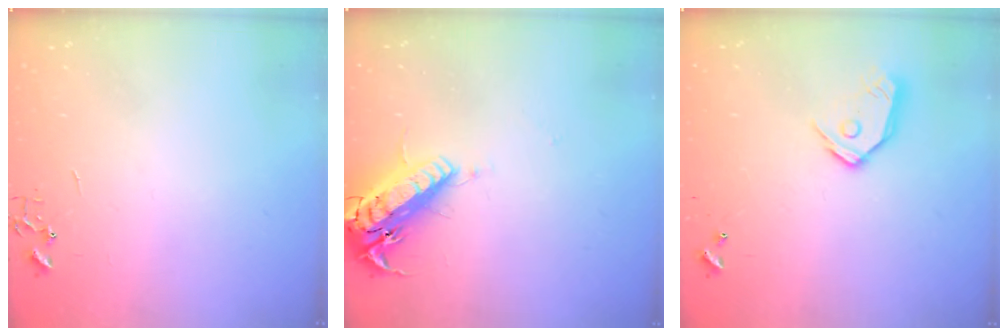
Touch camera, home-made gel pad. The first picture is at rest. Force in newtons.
{"total": 17.6, "press": 17.3, "slide": 3.4}
{"total": 11.6, "press": 11.5, "slide": 1.2}